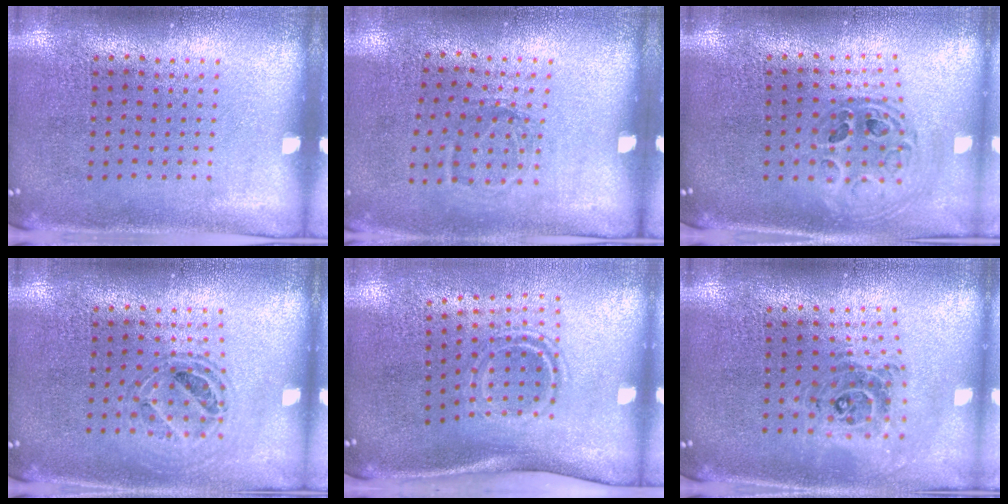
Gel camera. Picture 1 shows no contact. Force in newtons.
{"total": 1.2, "press": 0.8, "slide": 0.8}
{"total": 1.0, "press": 1.0, "slide": 0.2}
{"total": 0.8, "press": 0.8, "slide": 0.1}
{"total": 1.8, "press": 1.1, "slide": 1.5}
{"total": 0.9, "press": 0.9, "slide": 0.2}